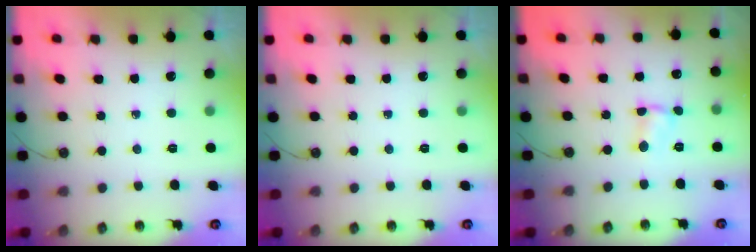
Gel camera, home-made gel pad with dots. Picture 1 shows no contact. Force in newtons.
{"total": 0.0}
{"total": 1.5, "press": 1.4, "slide": 0.2}